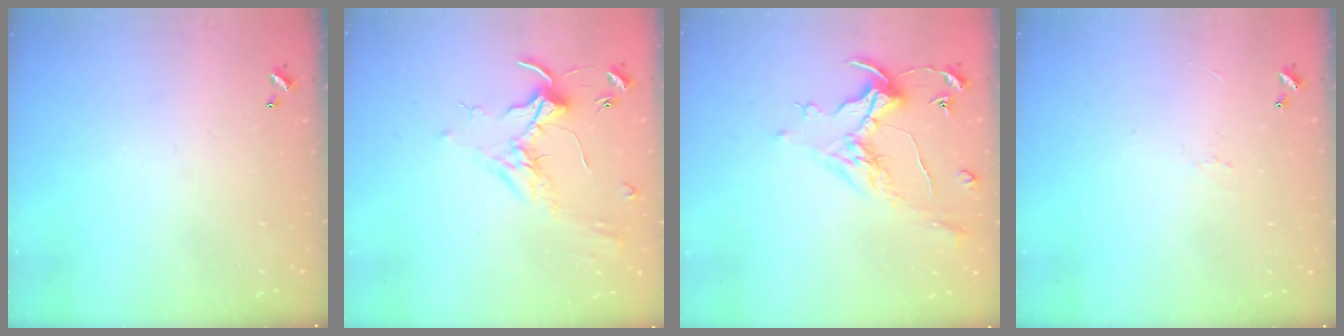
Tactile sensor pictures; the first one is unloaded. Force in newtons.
{"total": 1.7, "press": 1.6, "slide": 0.4}
{"total": 0.8, "press": 0.7, "slide": 0.5}
{"total": 2.3, "press": 2.2, "slide": 0.6}